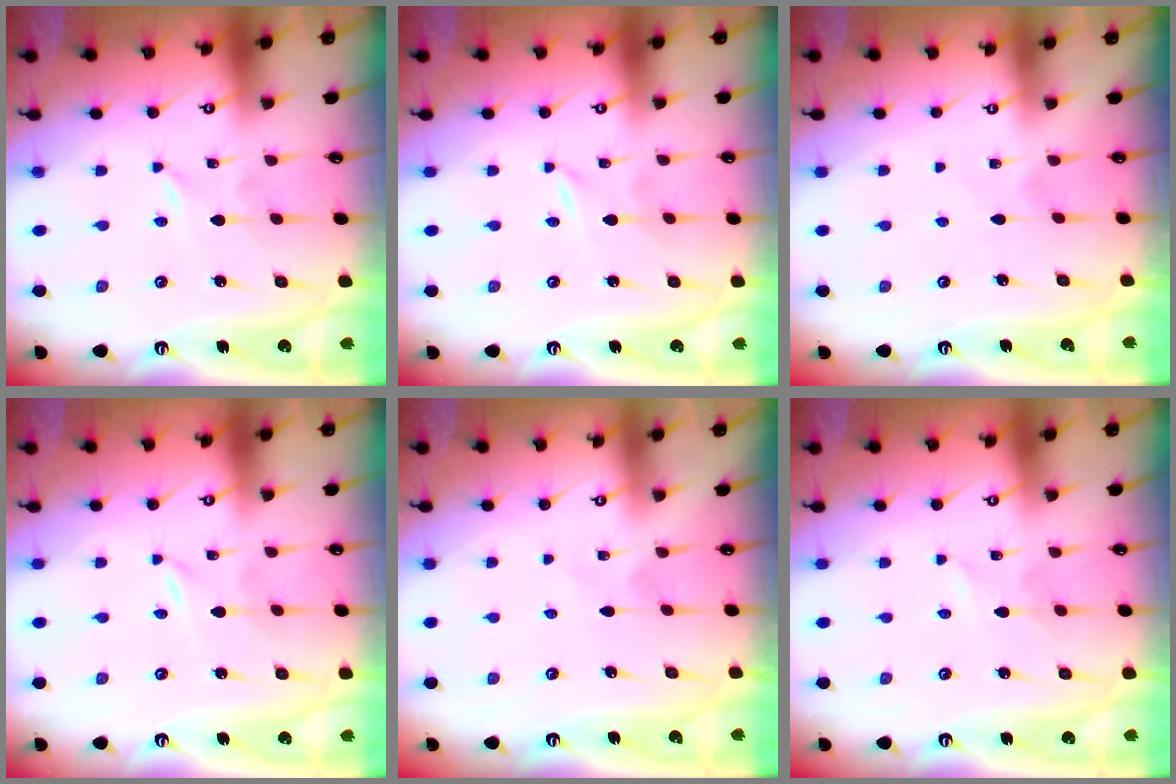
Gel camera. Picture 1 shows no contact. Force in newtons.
{"total": 0.0}
{"total": 3.5, "press": 3.5, "slide": 0.4}
{"total": 0.0}
{"total": 3.1, "press": 3.0, "slide": 0.3}
{"total": 0.7, "press": 0.6, "slide": 0.1}